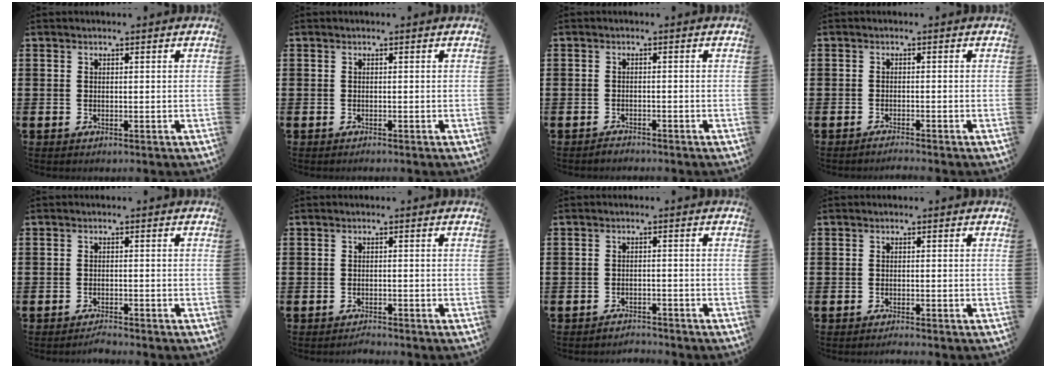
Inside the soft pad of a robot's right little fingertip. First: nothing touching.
{"total": 0.0}
{"total": 1.1, "force": [-1.1, 0.0, -0.1], "torque": [-0.001, 0.002, -0.023]}
{"total": 1.1, "force": [-1.0, -0.1, 0.3], "torque": [-0.004, -0.003, -0.020]}
{"total": 1.2, "force": [-1.2, 0.0, 0.2], "torque": [-0.007, 0.001, -0.024]}
{"total": 1.0, "force": [-1.0, 0.0, 0.1], "torque": [-0.004, 0.000, -0.020]}
{"total": 1.8, "force": [-1.8, 0.0, -0.2], "torque": [-0.001, 0.005, -0.041]}
{"total": 0.6, "force": [-0.6, 0.0, 0.3], "torque": [-0.006, -0.004, -0.011]}